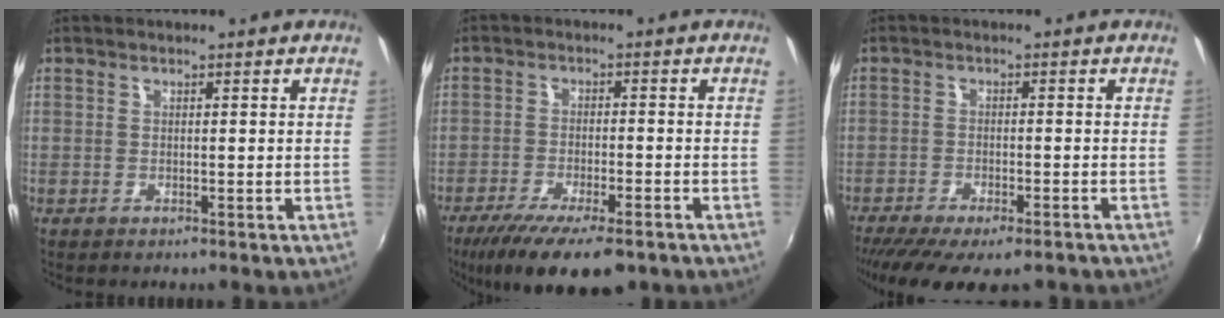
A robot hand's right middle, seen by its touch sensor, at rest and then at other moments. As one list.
[{"total": 13.5, "force": [-9.6, 4.0, 8.7], "torque": [-0.179, -0.041, -0.157]}, {"total": 13.3, "force": [-10.3, 3.8, 7.4], "torque": [-0.155, -0.049, -0.159]}]